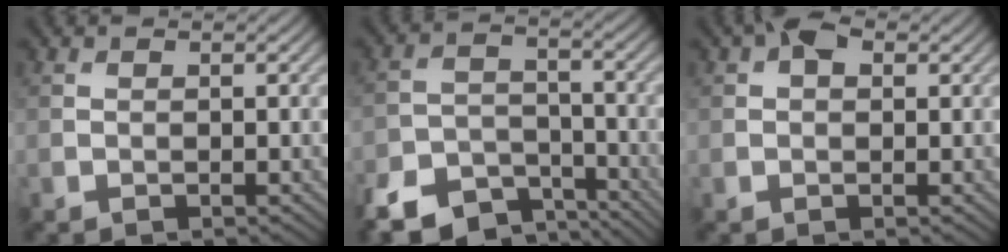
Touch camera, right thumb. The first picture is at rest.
{"total": 9.8, "force": [-7.6, 4.8, 4.1], "torque": [-0.085, -0.017, -0.132]}
{"total": 2.2, "force": [0.8, 1.4, 1.6], "torque": [-0.024, 0.007, 0.005]}